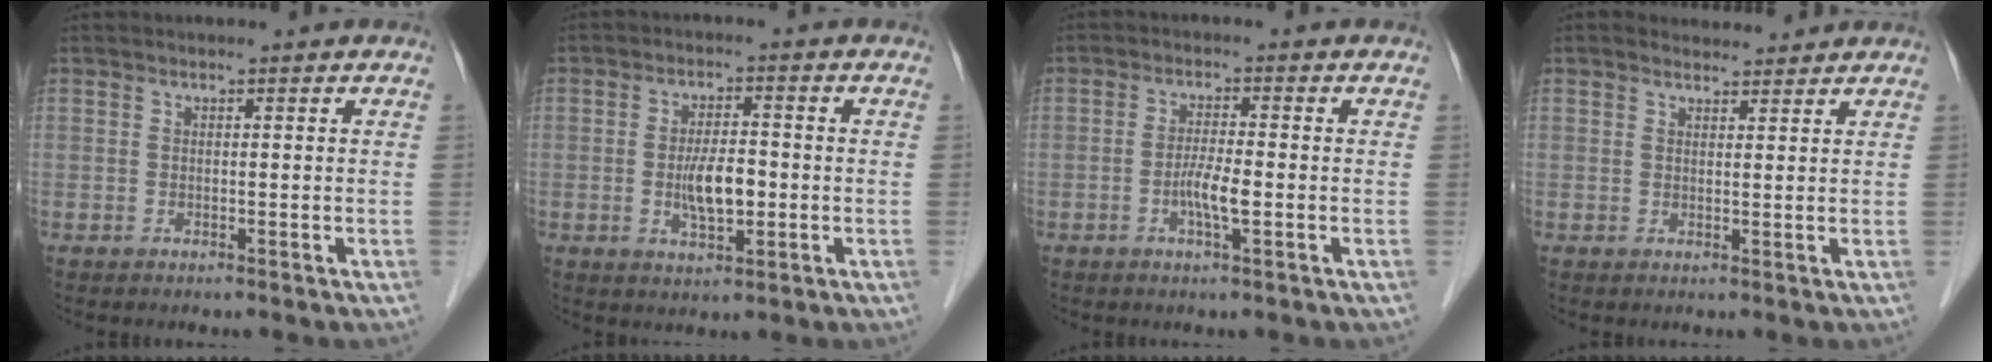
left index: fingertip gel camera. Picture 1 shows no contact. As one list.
[{"total": 5.7, "force": [-1.8, 1.9, 5.1], "torque": [-0.098, -0.006, -0.029]}, {"total": 3.9, "force": [-2.0, 0.3, 3.4], "torque": [-0.067, -0.008, -0.037]}, {"total": 1.7, "force": [1.6, 0.6, -0.1], "torque": [-0.004, 0.005, 0.022]}]